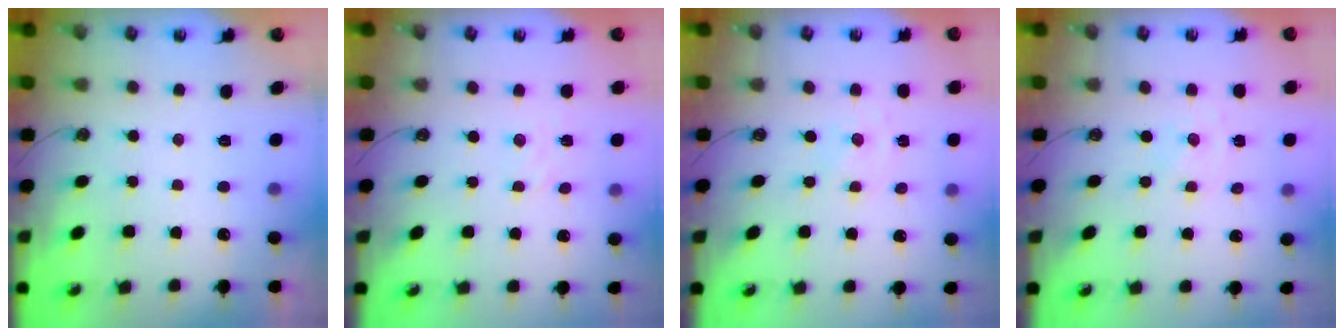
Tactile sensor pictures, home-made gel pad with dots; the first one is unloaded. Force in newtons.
{"total": 2.4, "press": 2.4, "slide": 0.4}
{"total": 0.0}
{"total": 0.0}